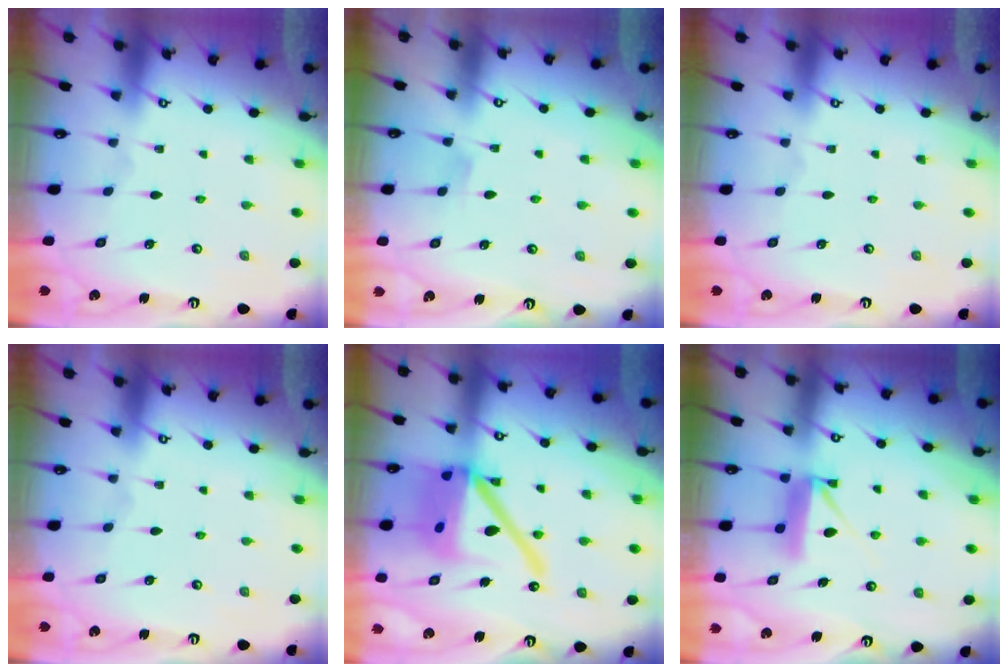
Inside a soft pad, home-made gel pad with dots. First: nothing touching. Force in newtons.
{"total": 3.7, "press": 3.7, "slide": 0.6}
{"total": 0.0}
{"total": 0.0}
{"total": 20.7, "press": 20.6, "slide": 2.6}
{"total": 7.4, "press": 7.4, "slide": 0.4}